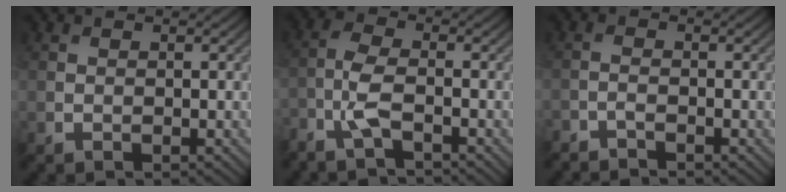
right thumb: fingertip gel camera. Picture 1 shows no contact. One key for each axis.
{"total": 4.1, "fx": -2.4, "fy": 1.3, "fz": 3.0, "tx": -0.074, "ty": 0.002, "tz": -0.062}
{"total": 1.7, "fx": -1.6, "fy": 0.2, "fz": 0.6, "tx": -0.016, "ty": -0.003, "tz": -0.040}